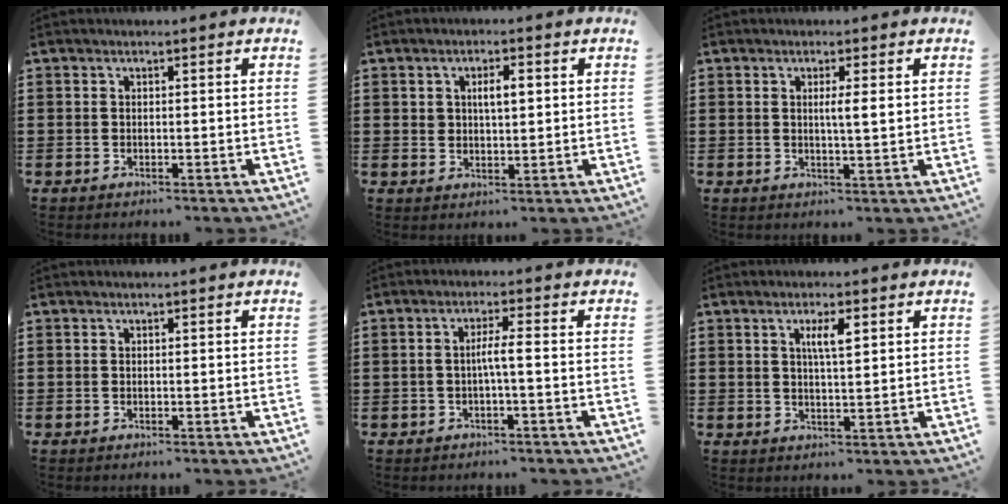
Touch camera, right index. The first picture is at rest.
{"total": 3.0, "force": [0.8, 1.3, 2.6], "torque": [-0.053, 0.008, 0.011]}
{"total": 2.7, "force": [0.5, 0.2, 2.7], "torque": [-0.045, -0.004, 0.004]}
{"total": 0.0}
{"total": 2.8, "force": [-0.6, 0.0, 2.7], "torque": [-0.052, -0.002, -0.013]}
{"total": 3.5, "force": [1.3, 0.9, 3.2], "torque": [-0.066, 0.006, 0.019]}